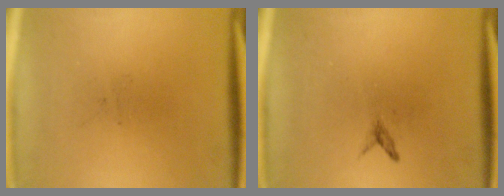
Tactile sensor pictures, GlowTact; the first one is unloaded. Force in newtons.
{"total": 0.7}